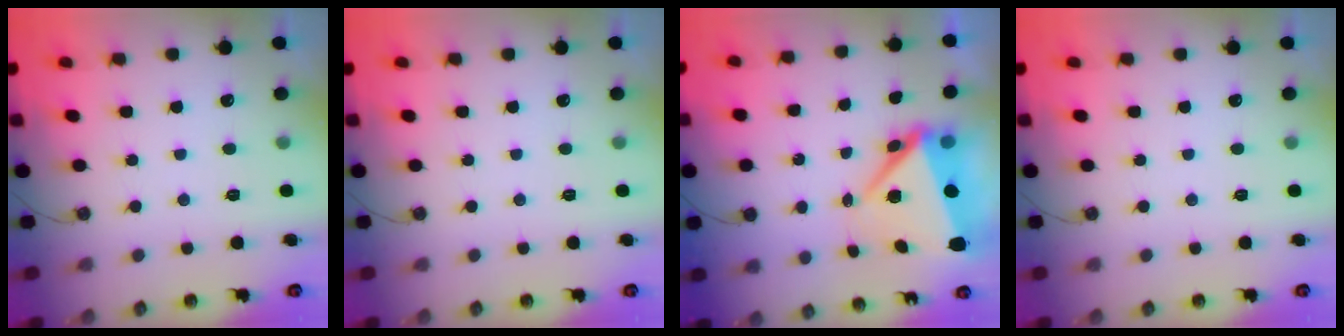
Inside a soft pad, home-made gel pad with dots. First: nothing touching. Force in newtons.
{"total": 0.0}
{"total": 8.0, "press": 8.0, "slide": 1.0}
{"total": 0.0}